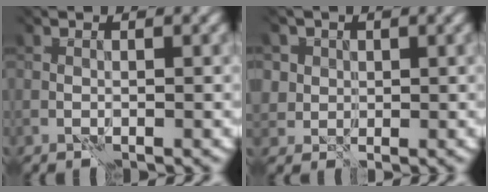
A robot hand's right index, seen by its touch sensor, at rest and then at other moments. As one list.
[{"total": 5.1, "force": [3.1, 3.9, 1.1], "torque": [-0.028, 0.017, 0.039]}]